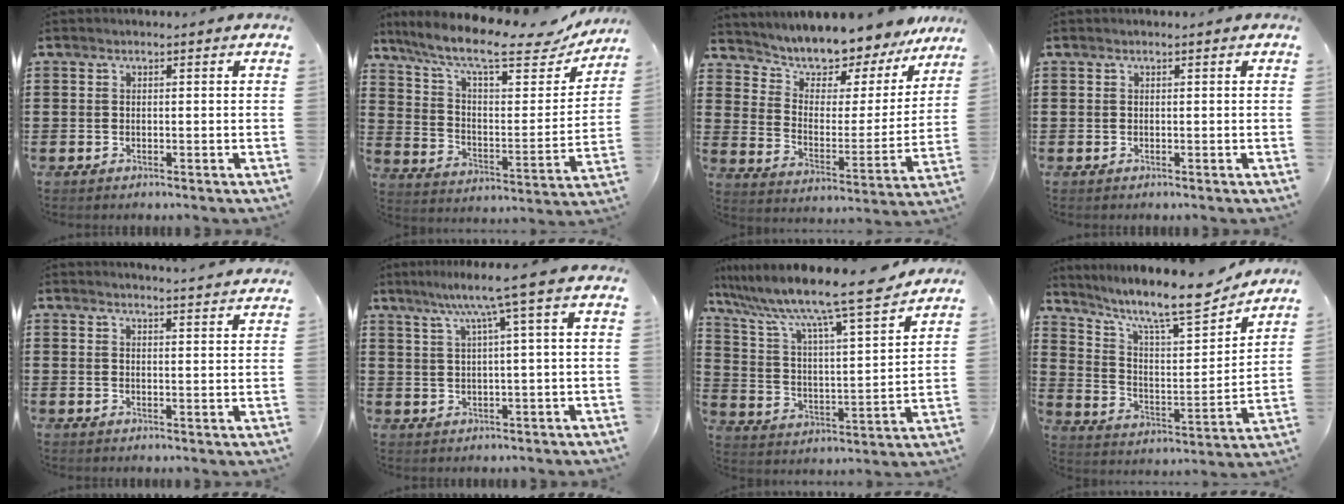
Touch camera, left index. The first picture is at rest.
{"total": 12.1, "force": [9.2, 2.4, 7.5], "torque": [-0.162, -0.051, 0.152]}
{"total": 6.4, "force": [6.3, 1.5, 0.0], "torque": [-0.043, -0.060, 0.108]}
{"total": 0.0}
{"total": 2.6, "force": [2.5, -0.5, 0.1], "torque": [-0.009, -0.013, 0.046]}
{"total": 6.3, "force": [2.8, -0.5, 5.6], "torque": [-0.115, -0.001, 0.043]}
{"total": 10.4, "force": [8.9, 0.1, 5.5], "torque": [-0.143, -0.063, 0.141]}
{"total": 9.8, "force": [8.0, 1.7, 5.4], "torque": [-0.122, -0.056, 0.130]}